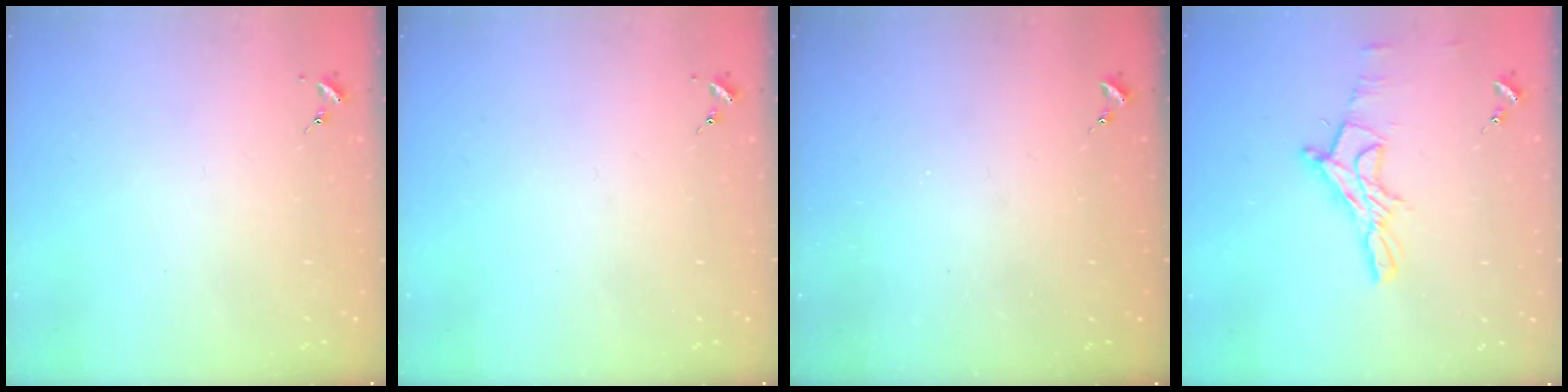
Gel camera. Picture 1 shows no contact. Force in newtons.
{"total": 0.0}
{"total": 0.0}
{"total": 13.2, "press": 13.1, "slide": 1.1}